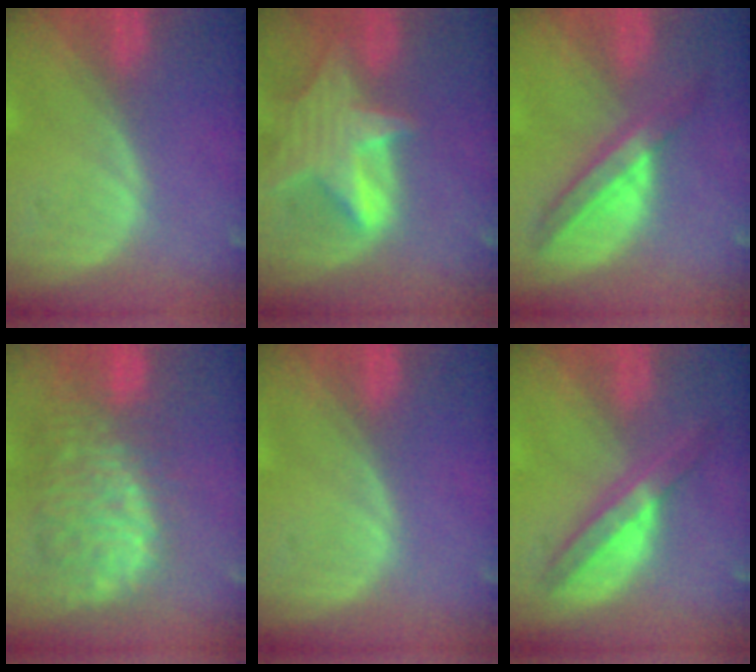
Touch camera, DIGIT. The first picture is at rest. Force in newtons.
{"total": 8.4, "press": 7.5, "slide": 3.7}
{"total": 5.8, "press": 5.6, "slide": 1.3}
{"total": 10.4, "press": 9.8, "slide": 3.5}
{"total": 0.0}
{"total": 6.2, "press": 5.5, "slide": 2.8}